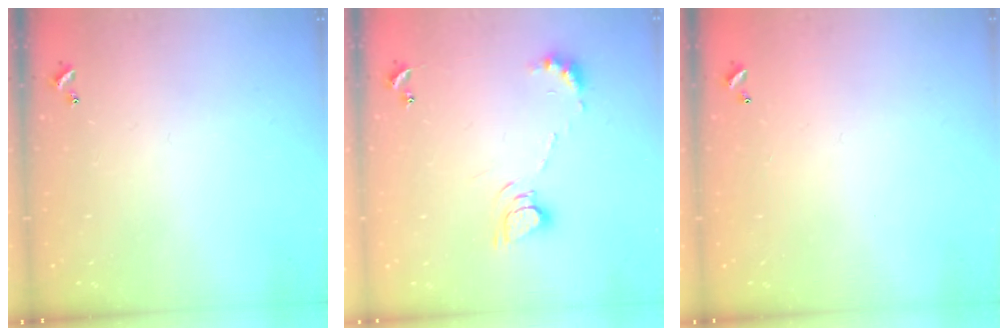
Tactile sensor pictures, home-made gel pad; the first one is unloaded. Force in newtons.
{"total": 8.6, "press": 8.6, "slide": 1.0}
{"total": 3.0, "press": 3.0, "slide": 0.1}